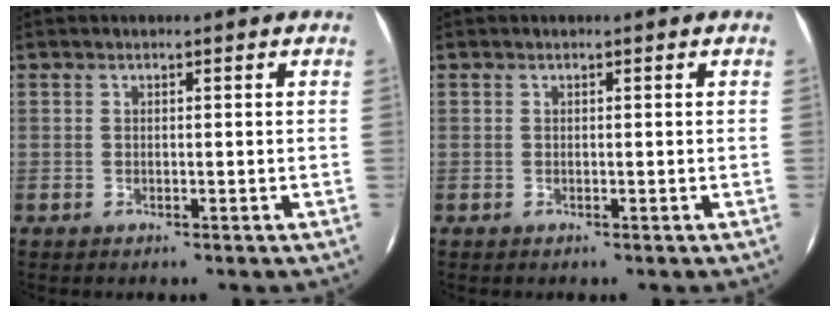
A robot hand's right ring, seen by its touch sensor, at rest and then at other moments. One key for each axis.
{"total": 0.0}